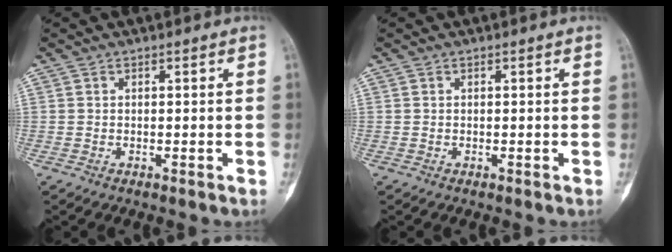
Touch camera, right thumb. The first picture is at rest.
{"total": 0.0}